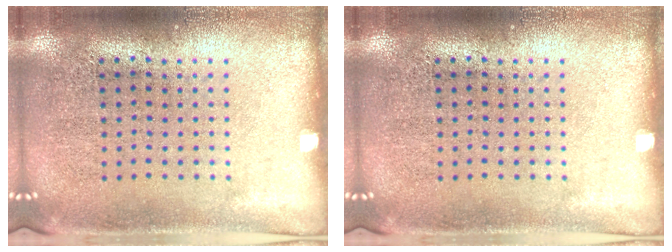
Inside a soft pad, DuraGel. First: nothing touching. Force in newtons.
{"total": 0.0}